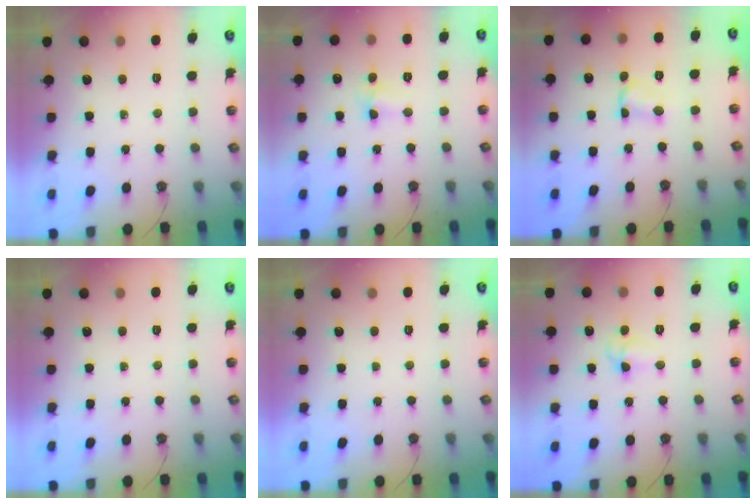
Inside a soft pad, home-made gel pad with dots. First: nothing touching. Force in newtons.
{"total": 3.0, "press": 2.9, "slide": 0.6}
{"total": 1.8, "press": 1.8, "slide": 0.1}
{"total": 0.0}
{"total": 0.0}
{"total": 4.5, "press": 4.5, "slide": 0.8}